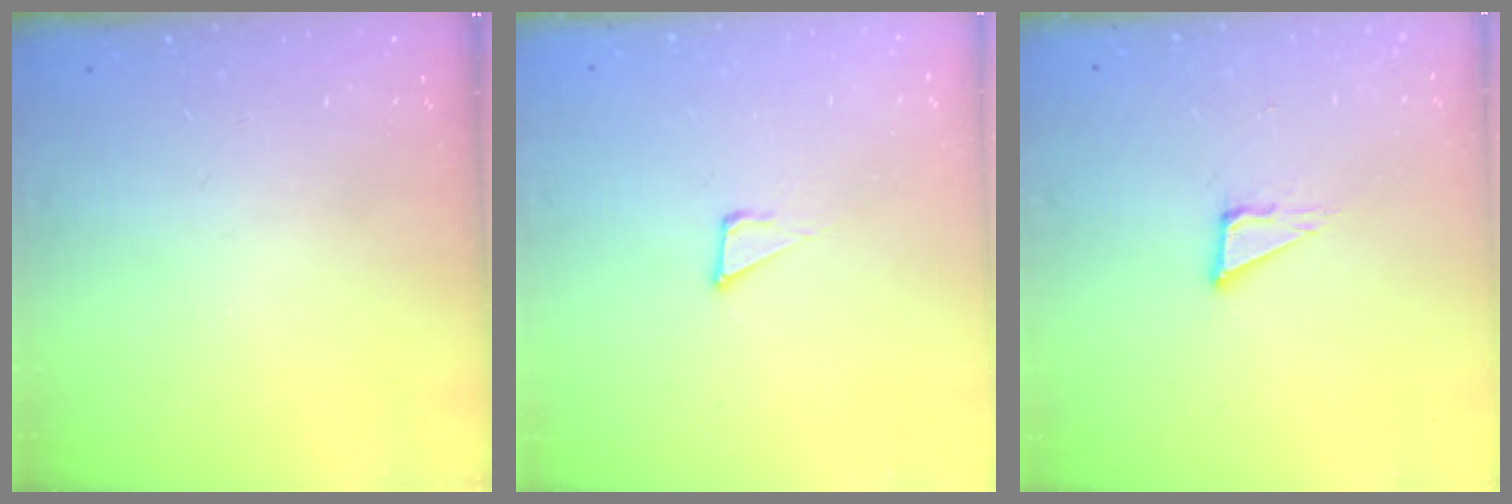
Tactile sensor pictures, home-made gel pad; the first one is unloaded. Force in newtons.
{"total": 4.3, "press": 4.3, "slide": 0.1}
{"total": 5.9, "press": 5.8, "slide": 1.3}